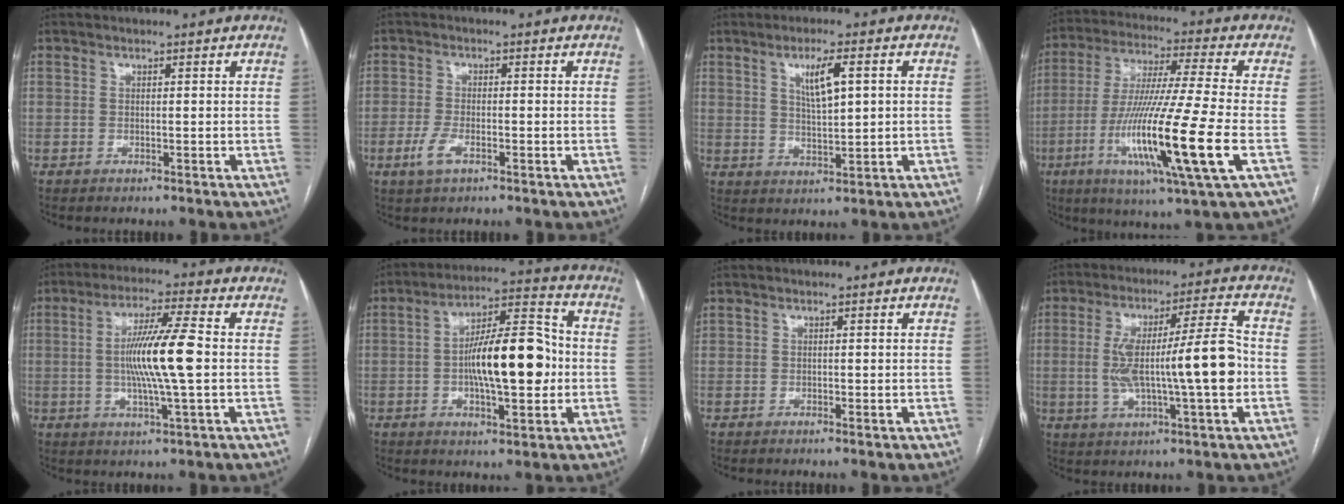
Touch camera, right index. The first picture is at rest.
{"total": 3.5, "force": [-1.7, 1.3, 2.8], "torque": [-0.066, -0.002, -0.030]}
{"total": 5.9, "force": [1.9, 1.1, 5.5], "torque": [-0.102, 0.001, 0.037]}
{"total": 20.0, "force": [-5.6, -0.7, 19.2], "torque": [-0.377, -0.034, -0.108]}
{"total": 11.1, "force": [-0.1, 0.1, 11.1], "torque": [-0.210, 0.000, -0.005]}
{"total": 14.9, "force": [-1.1, 4.2, 14.2], "torque": [-0.240, 0.022, -0.016]}
{"total": 0.6, "force": [0.0, 0.4, 0.4], "torque": [-0.014, 0.005, 0.005]}
{"total": 15.0, "force": [-1.2, 1.3, 14.9], "torque": [-0.262, 0.021, -0.016]}